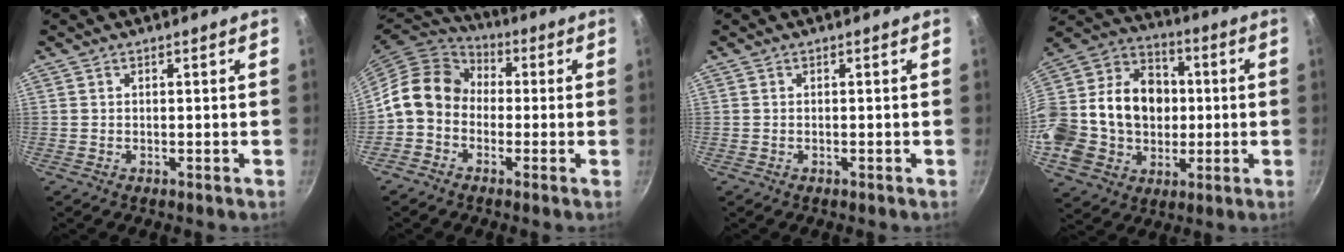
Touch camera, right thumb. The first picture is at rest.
{"total": 11.2, "force": [-0.6, 9.2, 6.3], "torque": [-0.082, 0.035, -0.035]}
{"total": 0.0}
{"total": 26.2, "force": [-1.0, 21.3, 15.3], "torque": [-0.287, 0.052, -0.009]}